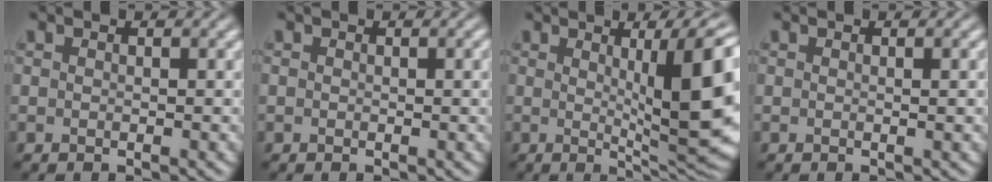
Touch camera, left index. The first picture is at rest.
{"total": 1.1, "force": [0.1, 0.5, 1.0], "torque": [-0.013, -0.003, 0.001]}
{"total": 12.0, "force": [1.9, 2.6, 11.5], "torque": [-0.146, -0.006, 0.036]}
{"total": 0.7, "force": [0.0, 0.1, 0.7], "torque": [-0.008, 0.001, 0.000]}